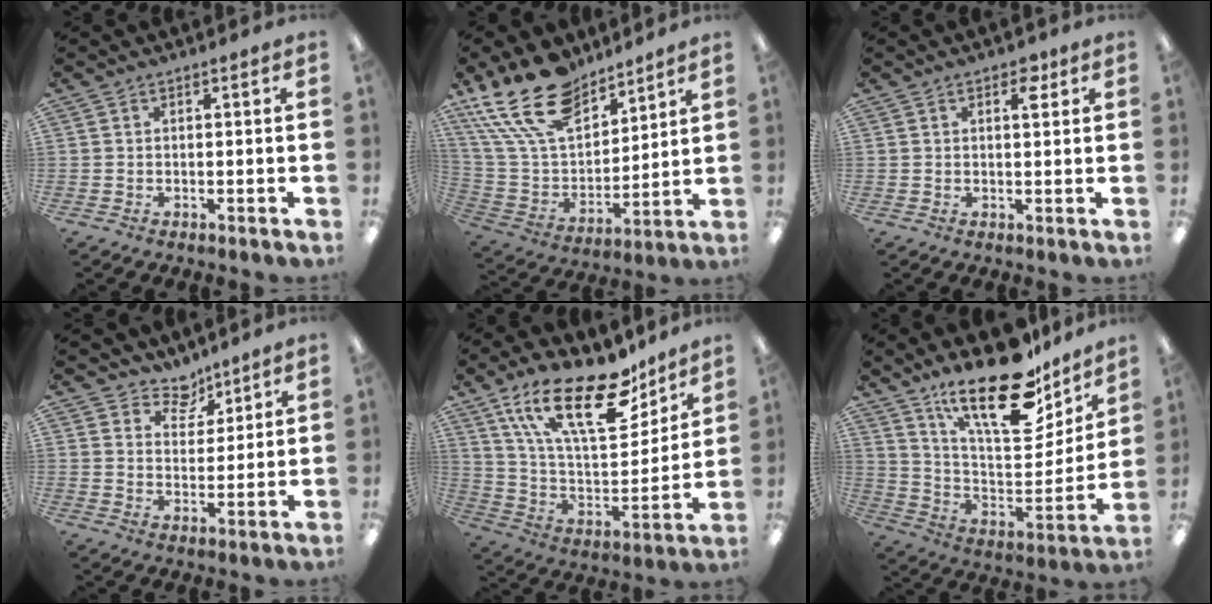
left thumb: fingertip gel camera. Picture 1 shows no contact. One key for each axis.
{"total": 21.4, "fx": 14.8, "fy": 10.8, "fz": 11.1, "tx": -0.247, "ty": -0.083, "tz": 0.270}
{"total": 3.3, "fx": 1.9, "fy": 1.5, "fz": 2.3, "tx": -0.018, "ty": -0.009, "tz": 0.026}
{"total": 6.5, "fx": 5.5, "fy": 3.4, "fz": 0.7, "tx": -0.005, "ty": -0.039, "tz": 0.098}
{"total": 24.9, "fx": 15.9, "fy": 9.7, "fz": 16.5, "tx": -0.282, "ty": -0.091, "tz": 0.274}
{"total": 25.1, "fx": 17.8, "fy": 9.5, "fz": 14.9, "tx": -0.227, "ty": -0.113, "tz": 0.305}